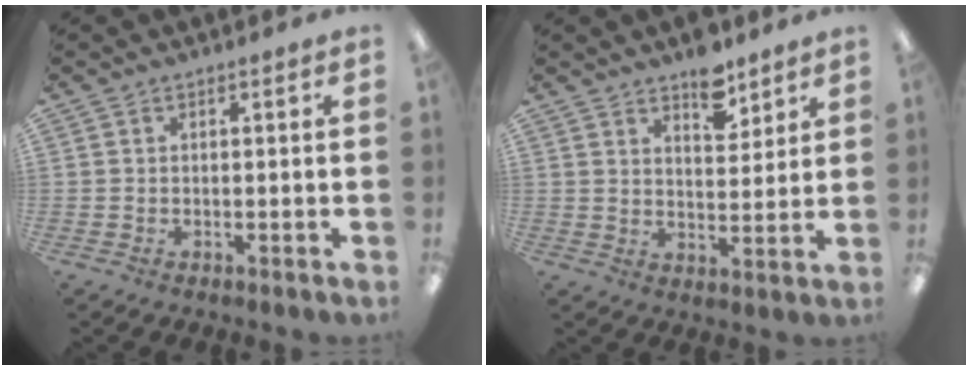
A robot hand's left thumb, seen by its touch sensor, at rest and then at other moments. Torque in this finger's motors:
{"motor_torque": [0.58, -0.04, 0.78, -0.75, 0.01]}